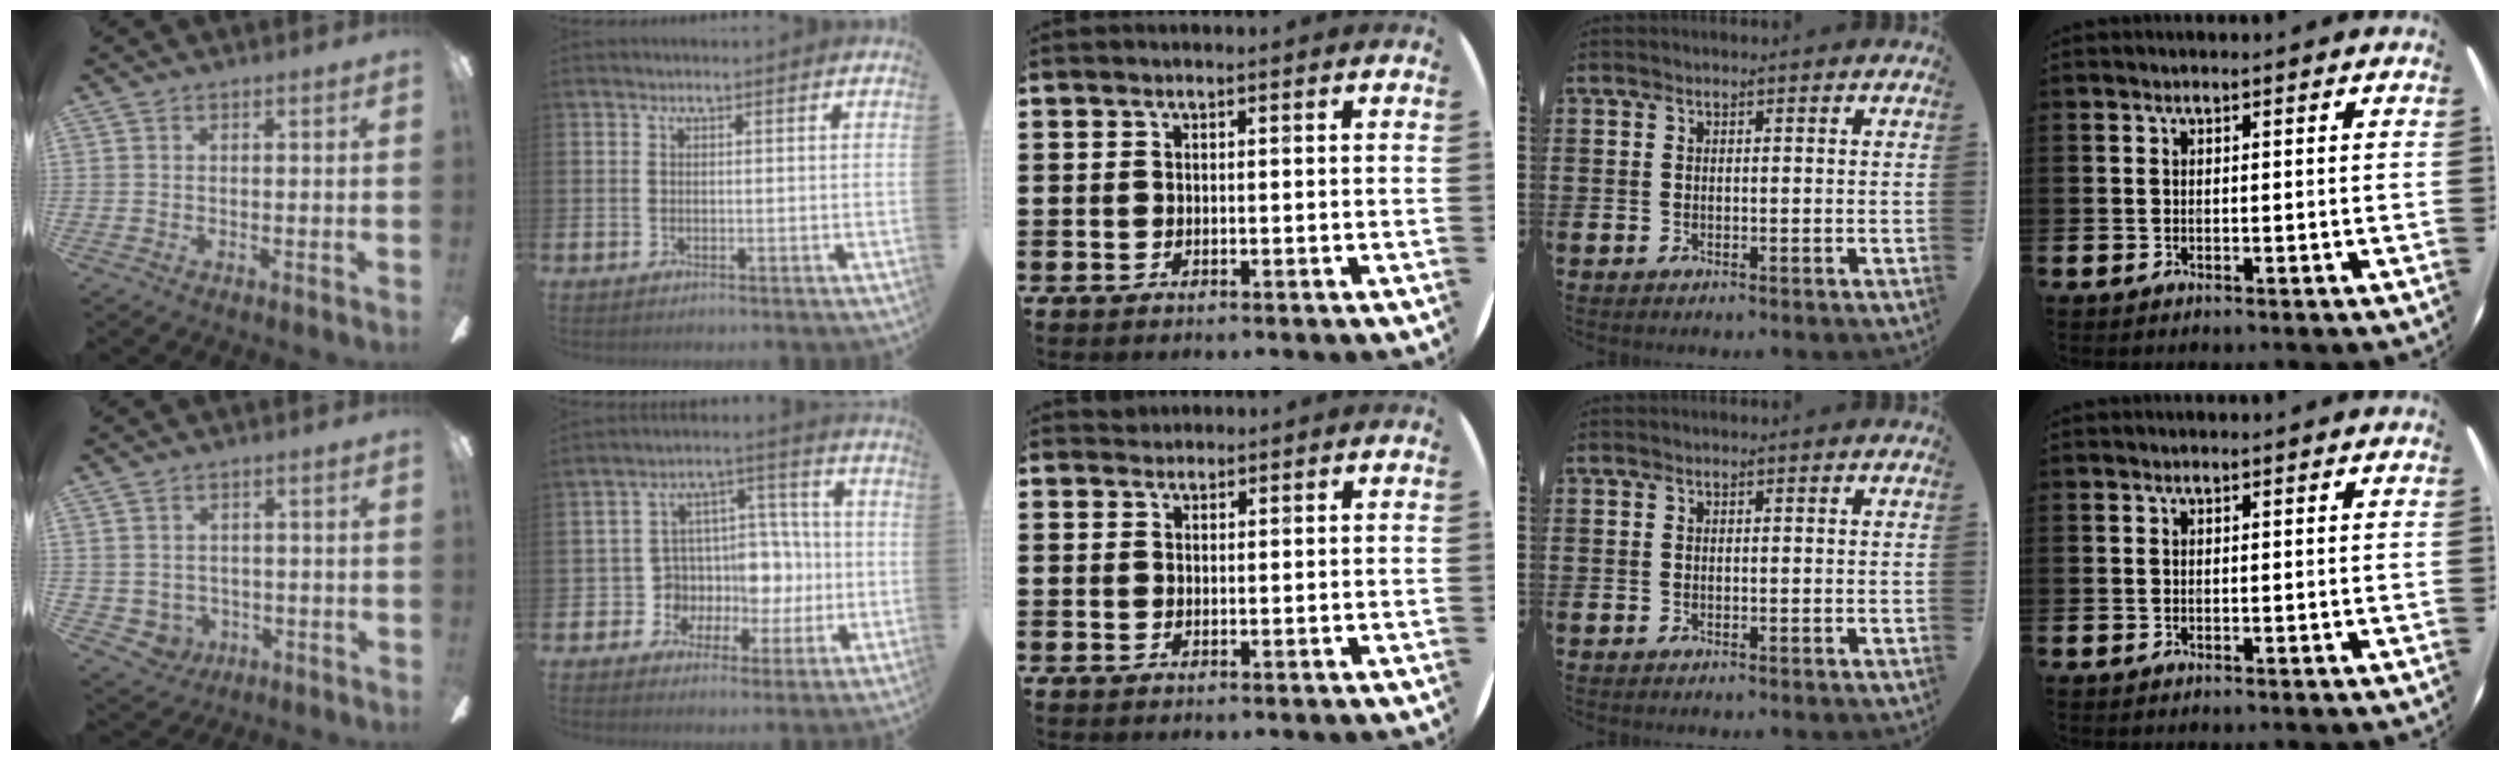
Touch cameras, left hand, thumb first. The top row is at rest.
{"thumb": {"total": 4.0, "force": [0.4, 3.9, 0.2], "torque": [-0.024, -0.003, 0.010]}, "index": {"total": 7.9, "force": [-0.5, 7.3, 2.9], "torque": [-0.077, -0.003, -0.001]}, "middle": {"total": 1.1, "force": [1.0, 0.3, -0.1], "torque": [0.000, 0.002, 0.021]}}